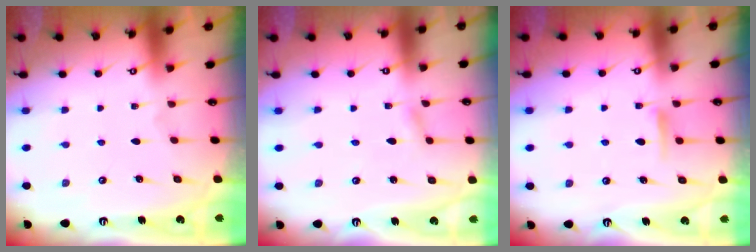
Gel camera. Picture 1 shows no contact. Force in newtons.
{"total": 1.6, "press": 1.6, "slide": 0.2}
{"total": 6.0, "press": 5.9, "slide": 0.8}